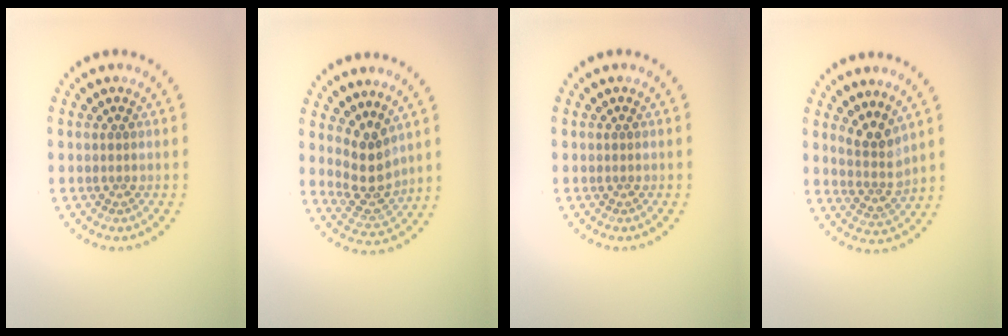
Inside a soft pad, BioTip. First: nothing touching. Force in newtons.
{"total": 3.5, "press": 3.0, "slide": 1.8}
{"total": 0.0}
{"total": 2.9, "press": 2.1, "slide": 2.0}